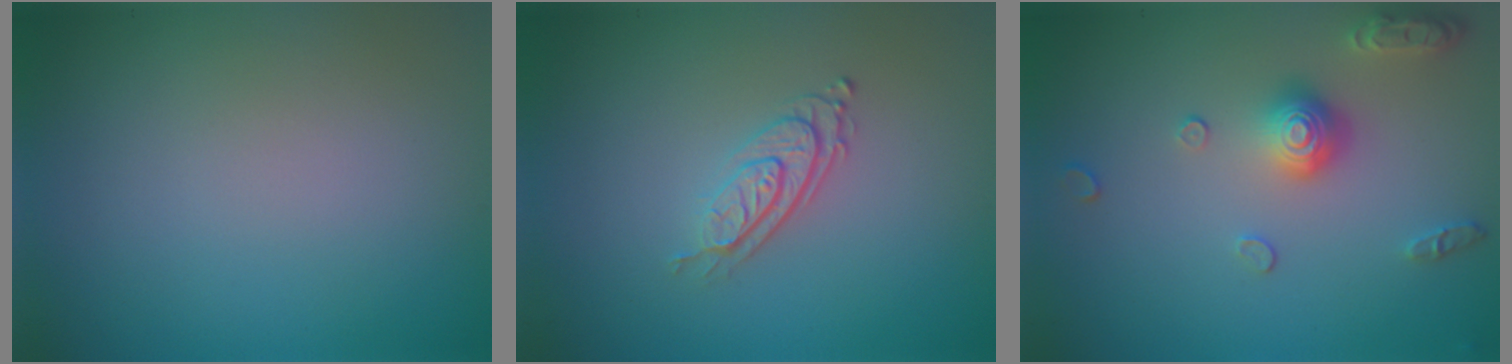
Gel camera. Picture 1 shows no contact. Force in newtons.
{"total": 2.8, "press": 2.0, "slide": 2.0}
{"total": 3.7, "press": 3.0, "slide": 2.1}